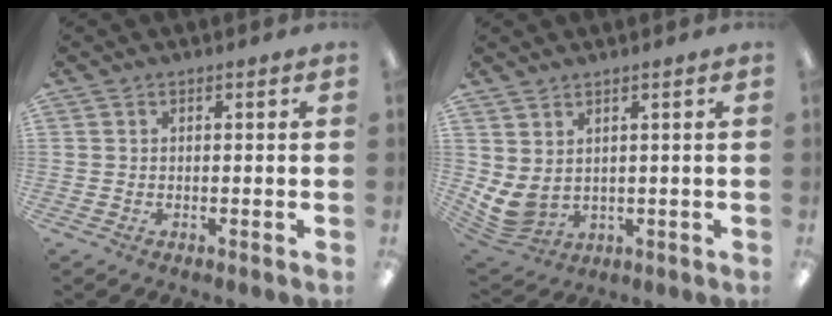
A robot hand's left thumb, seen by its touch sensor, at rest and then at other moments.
{"total": 5.2, "force": [2.1, 3.3, 3.4], "torque": [-0.091, -0.021, 0.040]}